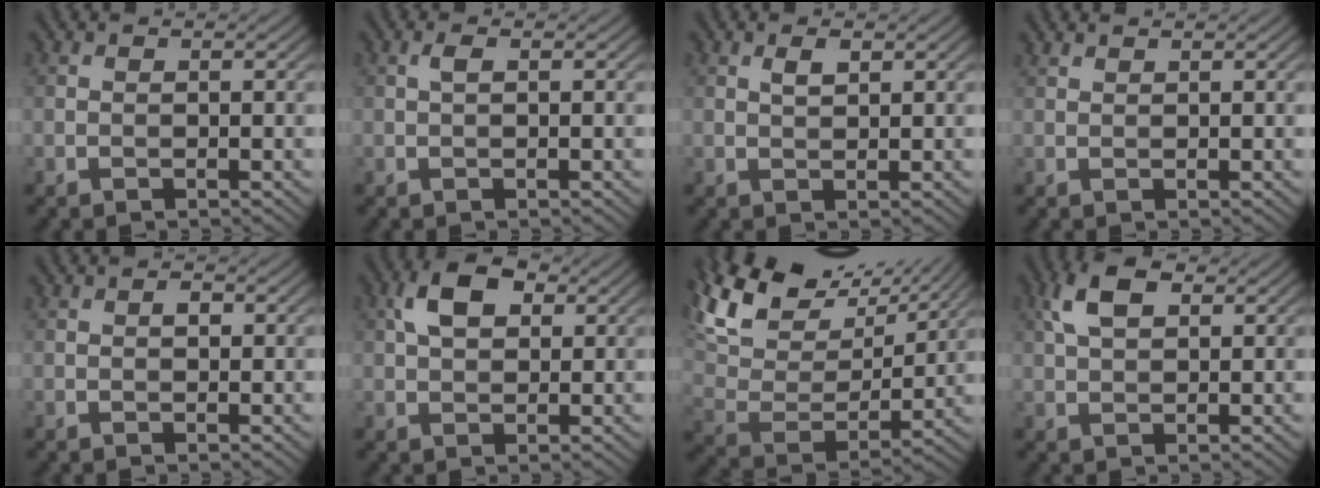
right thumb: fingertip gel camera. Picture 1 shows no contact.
{"total": 0.9, "force": [0.2, 0.2, 0.9], "torque": [-0.021, 0.005, 0.005]}
{"total": 1.6, "force": [0.8, 0.6, 1.2], "torque": [-0.026, 0.001, 0.018]}
{"total": 1.0, "force": [0.9, 0.1, 0.3], "torque": [-0.012, 0.005, 0.023]}
{"total": 0.8, "force": [0.1, 0.5, 0.6], "torque": [-0.009, 0.002, 0.000]}
{"total": 5.6, "force": [1.9, 3.4, 4.1], "torque": [-0.080, 0.009, 0.027]}
{"total": 17.0, "force": [12.0, 7.6, 9.3], "torque": [-0.233, 0.036, 0.195]}
{"total": 5.4, "force": [2.2, 2.8, 4.0], "torque": [-0.093, 0.010, 0.037]}